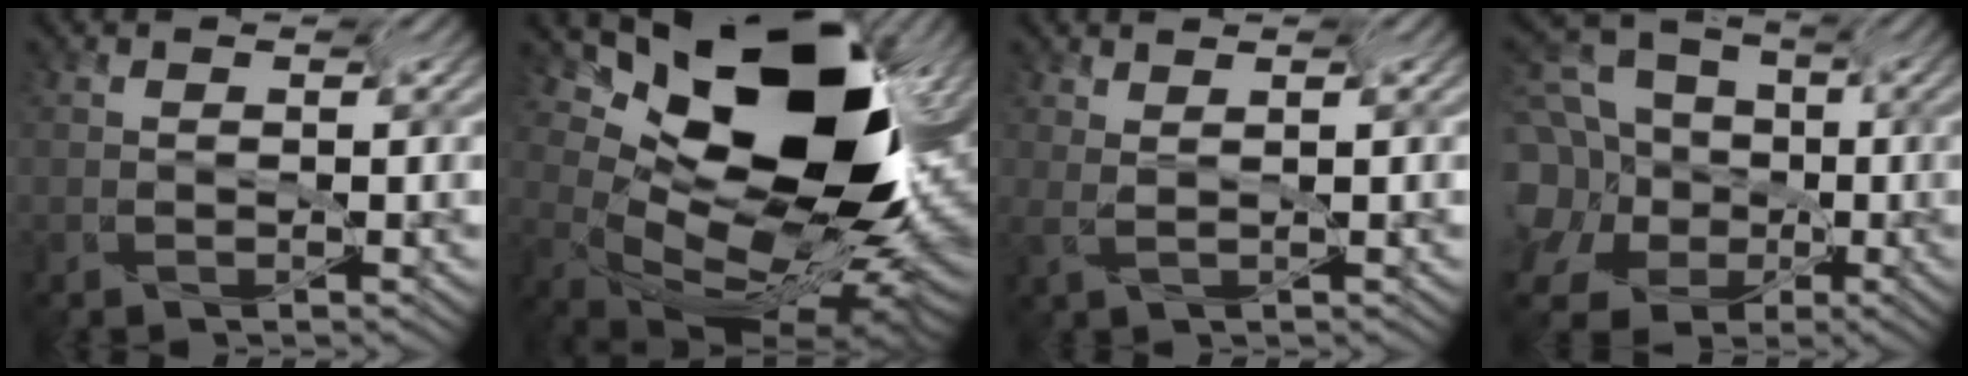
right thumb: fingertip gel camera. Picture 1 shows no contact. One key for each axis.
{"total": 15.4, "fx": 1.9, "fy": 8.1, "fz": 13.0, "tx": -0.213, "ty": 0.009, "tz": 0.063}
{"total": 2.2, "fx": 2.0, "fy": -0.1, "fz": 1.0, "tx": -0.025, "ty": -0.003, "tz": 0.039}
{"total": 11.8, "fx": 1.1, "fy": 9.8, "fz": 6.4, "tx": -0.216, "ty": 0.030, "tz": 0.038}